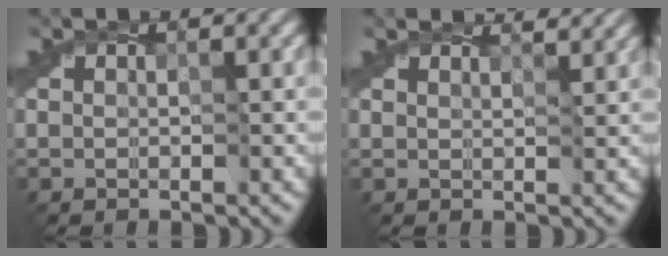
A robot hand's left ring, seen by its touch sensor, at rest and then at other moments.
{"total": 2.5, "force": [2.2, 0.4, 1.1], "torque": [-0.025, 0.002, 0.019]}